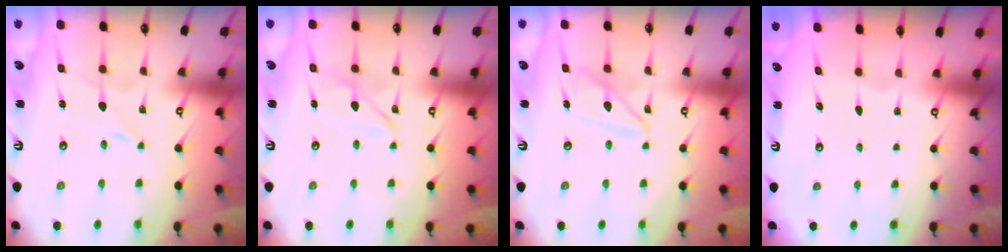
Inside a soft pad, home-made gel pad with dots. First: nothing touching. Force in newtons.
{"total": 4.3, "press": 4.2, "slide": 0.4}
{"total": 9.8, "press": 9.8, "slide": 0.7}
{"total": 0.0}